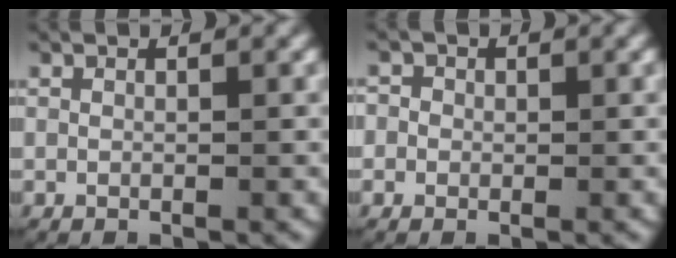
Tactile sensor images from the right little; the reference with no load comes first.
{"total": 2.0, "force": [0.0, 2.0, 0.4], "torque": [-0.009, 0.001, -0.008]}